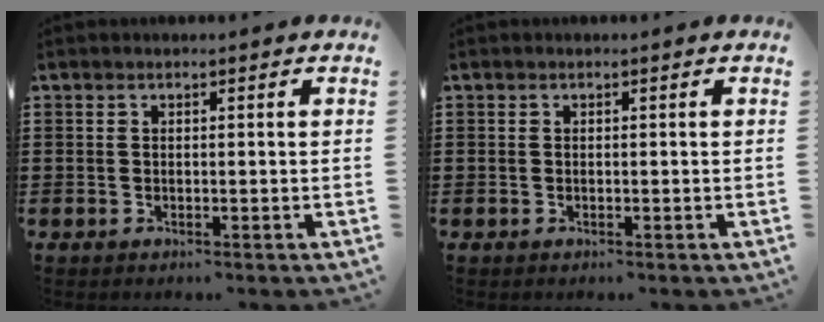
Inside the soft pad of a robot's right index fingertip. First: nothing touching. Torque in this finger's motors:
{"motor_torque": [0.18, 0.64, 0.00, 0.00]}